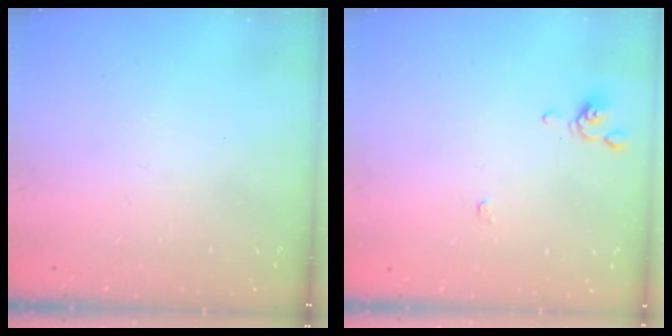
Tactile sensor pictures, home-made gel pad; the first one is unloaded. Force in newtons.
{"total": 0.0}